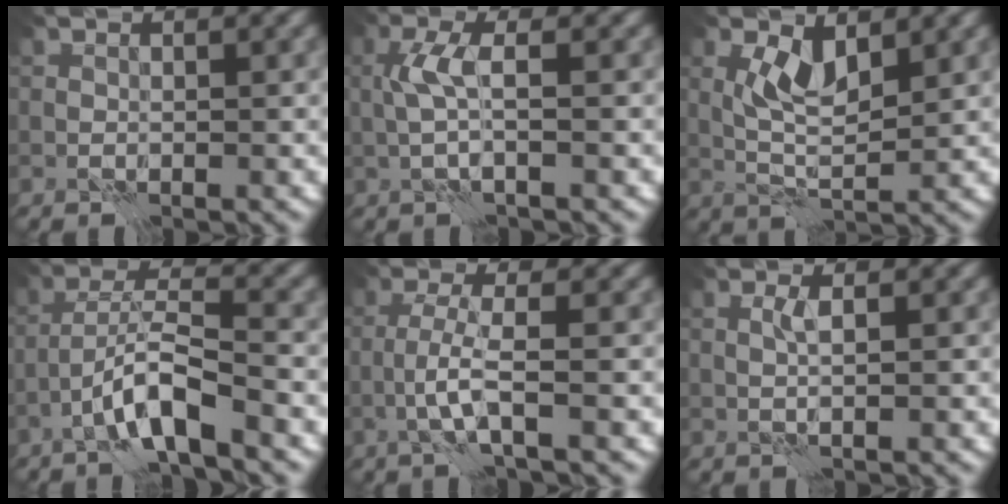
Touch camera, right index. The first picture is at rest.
{"total": 2.5, "force": [0.4, 0.2, 2.4], "torque": [-0.054, 0.007, 0.003]}
{"total": 3.4, "force": [1.4, 1.1, 2.9], "torque": [-0.059, 0.003, 0.026]}
{"total": 4.8, "force": [-2.9, 0.2, 3.8], "torque": [-0.067, 0.017, -0.059]}
{"total": 2.6, "force": [-0.9, -0.3, 2.4], "torque": [-0.050, 0.012, -0.028]}
{"total": 1.1, "force": [0.4, -0.6, 0.8], "torque": [-0.015, 0.007, 0.004]}